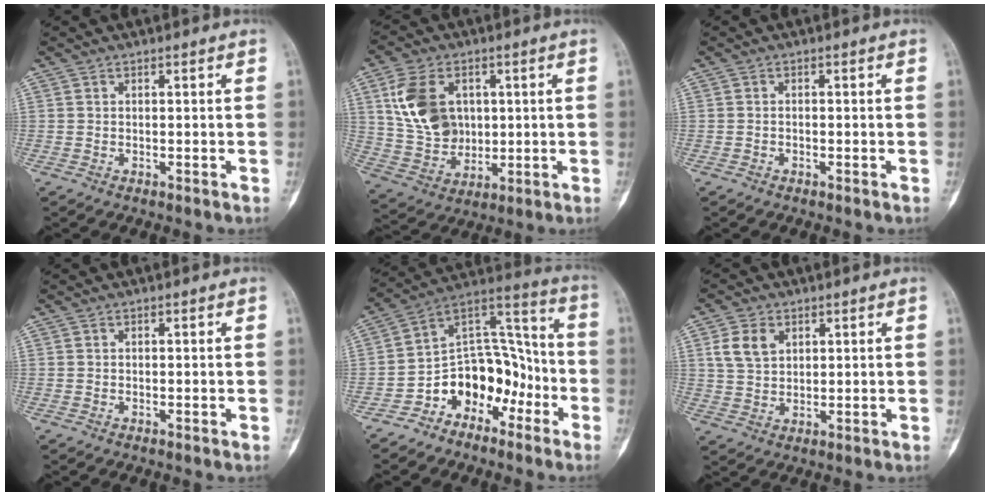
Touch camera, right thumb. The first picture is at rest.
{"total": 13.2, "force": [3.5, 9.8, 8.1], "torque": [-0.124, -0.006, 0.073]}
{"total": 0.5, "force": [-0.3, 0.3, 0.2], "torque": [-0.003, 0.002, -0.009]}
{"total": 0.0}
{"total": 14.3, "force": [-7.1, 10.1, 7.1], "torque": [-0.061, 0.108, -0.128]}
{"total": 6.2, "force": [2.4, 4.4, 3.7], "torque": [-0.057, -0.003, 0.050]}